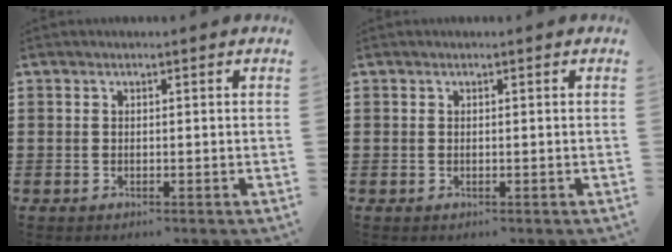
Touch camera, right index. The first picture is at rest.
{"total": 0.0}